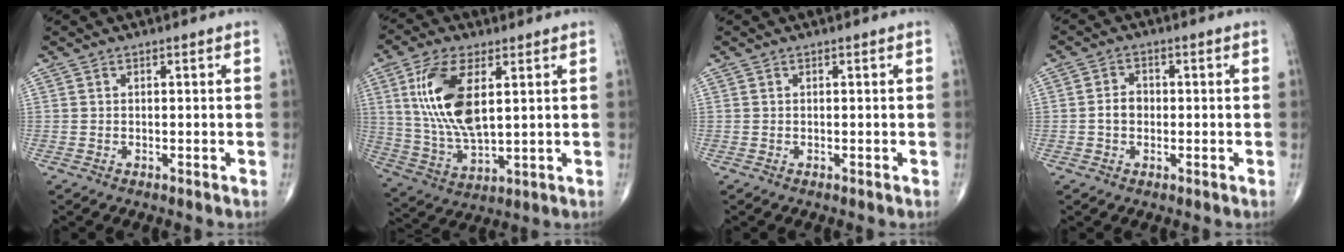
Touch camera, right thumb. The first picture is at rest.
{"total": 14.9, "force": [4.1, 6.7, 12.7], "torque": [-0.259, -0.016, 0.087]}
{"total": 0.0}
{"total": 3.2, "force": [-0.4, 2.5, 1.9], "torque": [-0.026, 0.013, -0.012]}